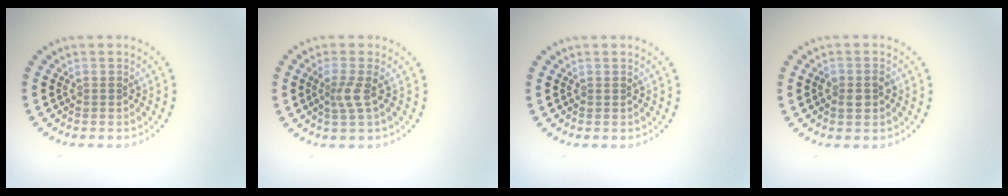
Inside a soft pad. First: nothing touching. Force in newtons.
{"total": 2.0, "press": 1.5, "slide": 1.4}
{"total": 0.0}
{"total": 1.5, "press": 1.5, "slide": 0.3}